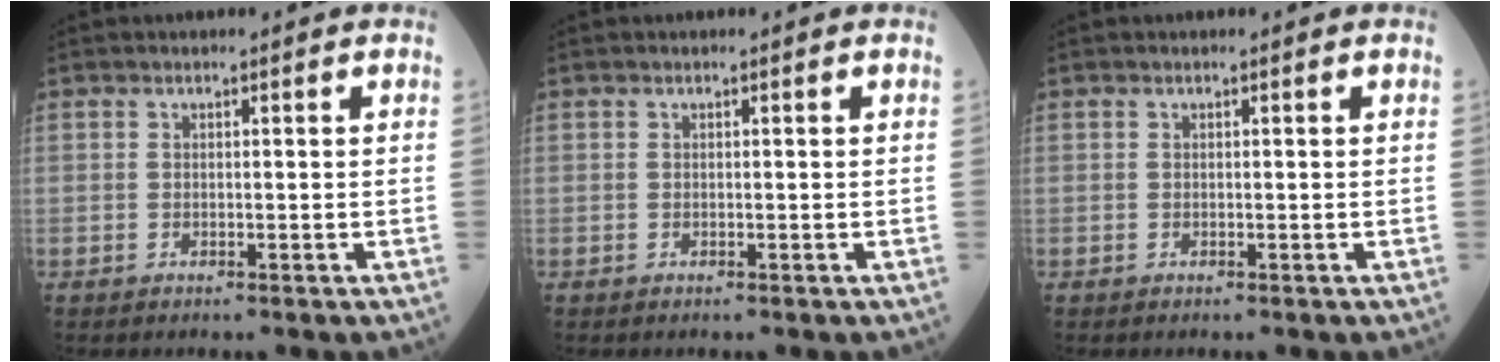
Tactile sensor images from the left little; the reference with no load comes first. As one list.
[{"total": 0.0}, {"total": 0.0}]